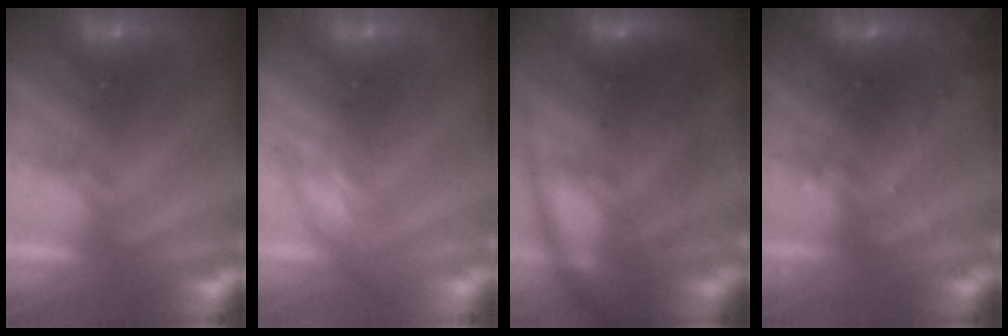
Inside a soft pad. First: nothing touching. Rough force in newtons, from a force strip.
{"total": 2.5}
{"total": 7.4}
{"total": 3.0}